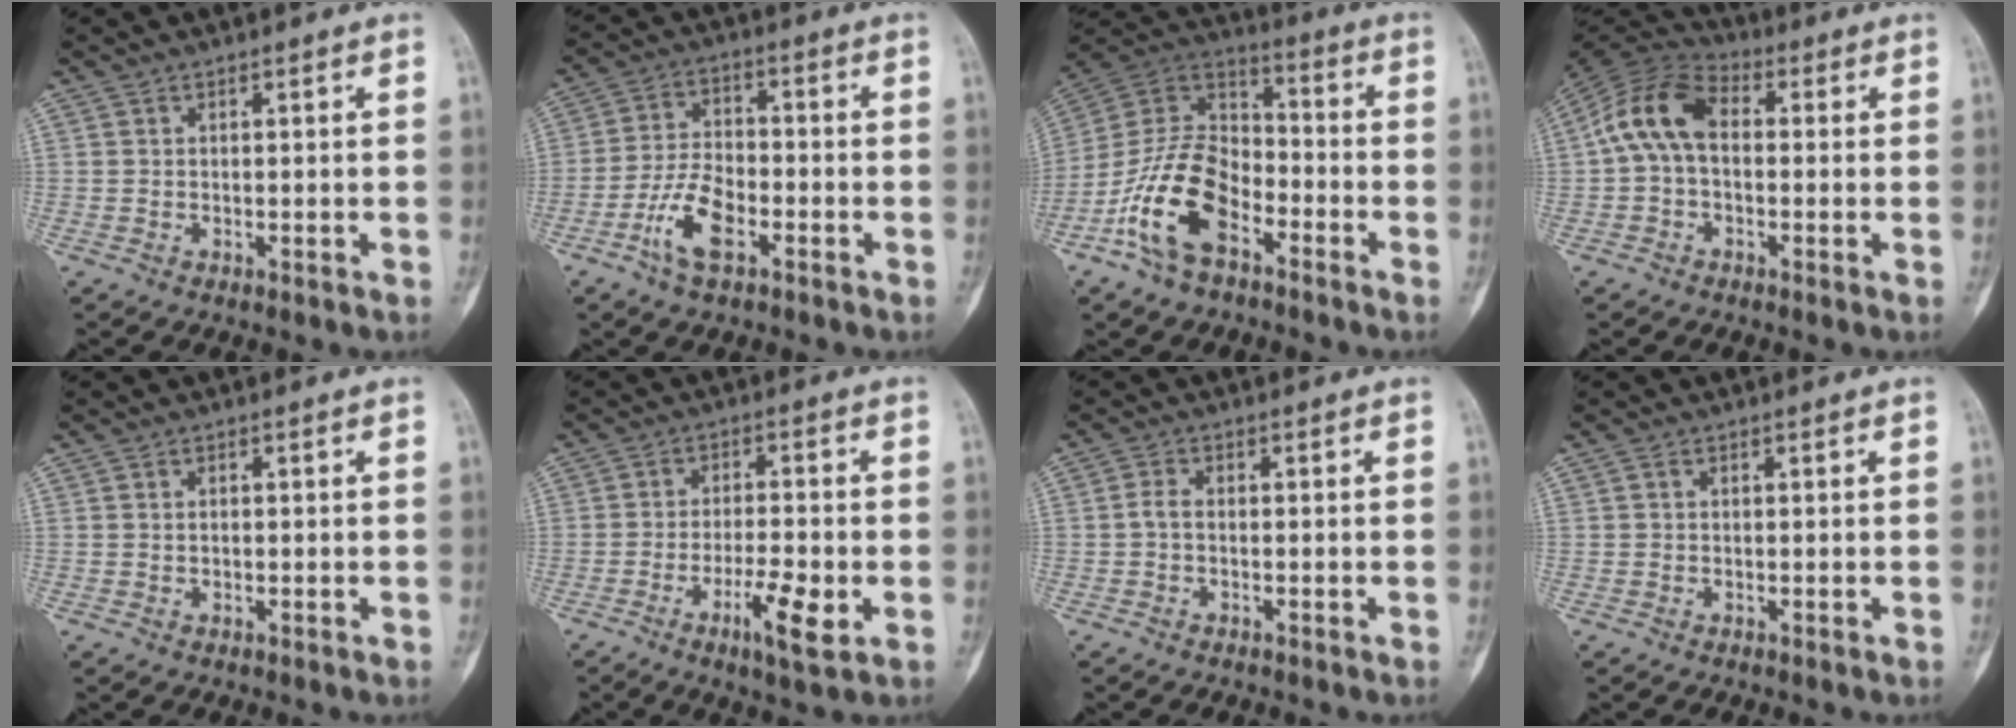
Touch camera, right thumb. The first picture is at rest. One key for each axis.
{"total": 8.9, "fx": -4.2, "fy": 4.2, "fz": 6.6, "tx": -0.129, "ty": 0.021, "tz": -0.084}
{"total": 16.5, "fx": -7.9, "fy": 9.4, "fz": 11.0, "tx": -0.205, "ty": 0.063, "tz": -0.158}
{"total": 10.7, "fx": 0.5, "fy": 6.8, "fz": 8.2, "tx": -0.157, "ty": 0.029, "tz": -0.006}
{"total": 0.7, "fx": 0.0, "fy": 0.5, "fz": 0.5, "tx": -0.010, "ty": 0.001, "tz": 0.002}
{"total": 8.0, "fx": -3.0, "fy": 1.7, "fz": 7.2, "tx": -0.128, "ty": 0.004, "tz": -0.051}
{"total": 1.7, "fx": -0.5, "fy": 0.8, "fz": 1.4, "tx": -0.029, "ty": 0.005, "tz": -0.014}
{"total": 0.0}